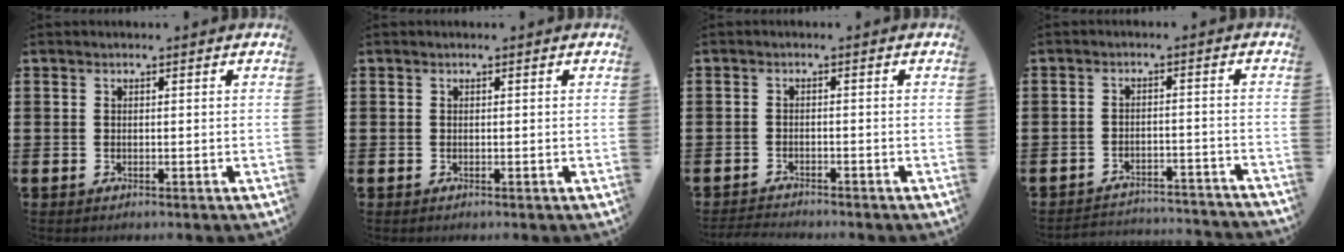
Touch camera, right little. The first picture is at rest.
{"total": 0.0}
{"total": 1.5, "force": [-1.5, 0.0, -0.1], "torque": [-0.003, 0.001, -0.031]}
{"total": 2.9, "force": [-2.9, 0.1, -0.1], "torque": [-0.005, 0.004, -0.064]}